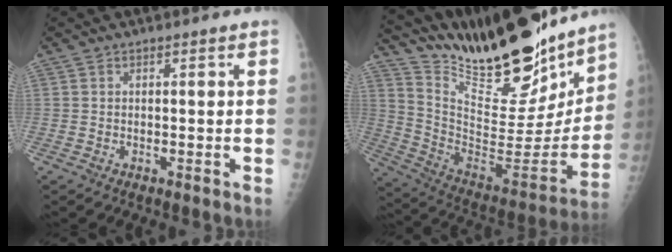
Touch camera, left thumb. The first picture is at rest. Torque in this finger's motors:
{"motor_torque": [2.31, -0.64, 1.37, -1.40, 0.04]}